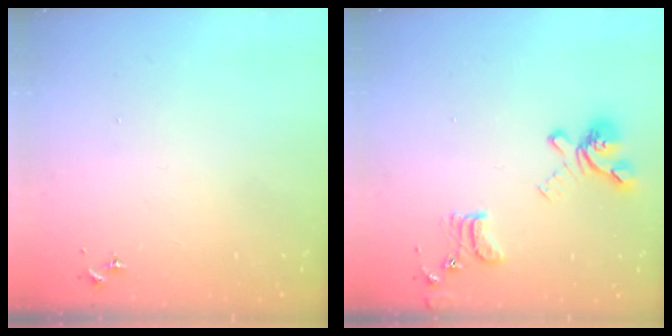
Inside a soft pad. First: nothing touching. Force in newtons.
{"total": 16.5, "press": 16.4, "slide": 1.7}